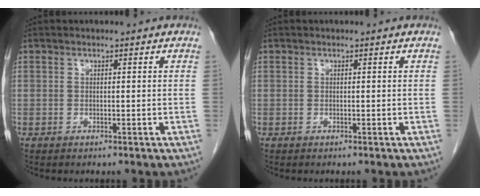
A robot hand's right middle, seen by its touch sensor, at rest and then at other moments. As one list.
[{"total": 0.0}]